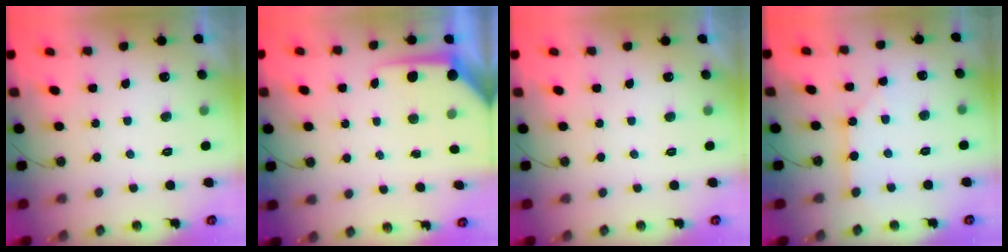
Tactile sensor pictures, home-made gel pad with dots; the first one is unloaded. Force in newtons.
{"total": 7.5, "press": 7.5, "slide": 0.7}
{"total": 0.0}
{"total": 3.0, "press": 3.0, "slide": 0.1}